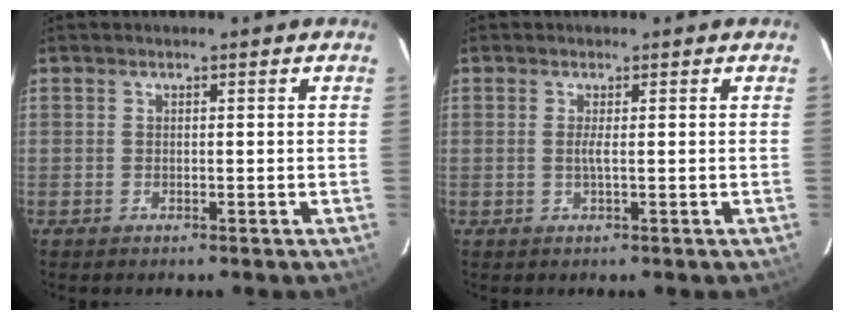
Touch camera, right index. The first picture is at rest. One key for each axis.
{"total": 1.1, "fx": 0.1, "fy": -0.3, "fz": 1.0, "tx": -0.022, "ty": -0.002, "tz": 0.000}